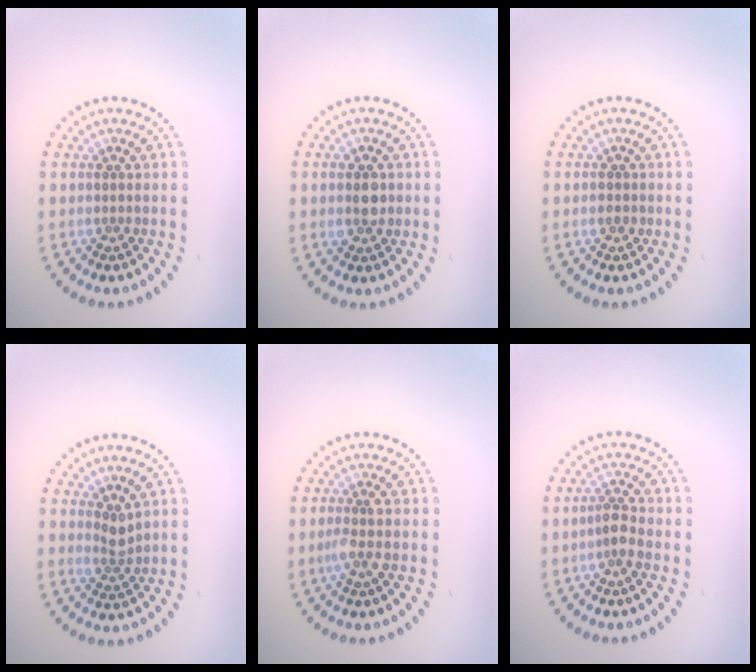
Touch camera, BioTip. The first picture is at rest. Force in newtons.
{"total": 2.5, "press": 2.5, "slide": 0.2}
{"total": 1.0, "press": 1.0, "slide": 0.1}
{"total": 1.6, "press": 1.2, "slide": 1.0}
{"total": 1.7, "press": 1.3, "slide": 1.1}
{"total": 1.8, "press": 1.5, "slide": 1.1}